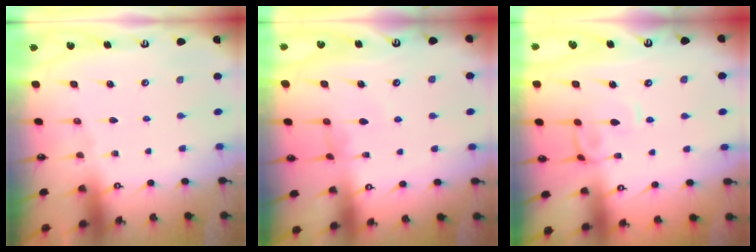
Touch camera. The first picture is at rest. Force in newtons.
{"total": 0.0}
{"total": 1.6, "press": 1.5, "slide": 0.6}